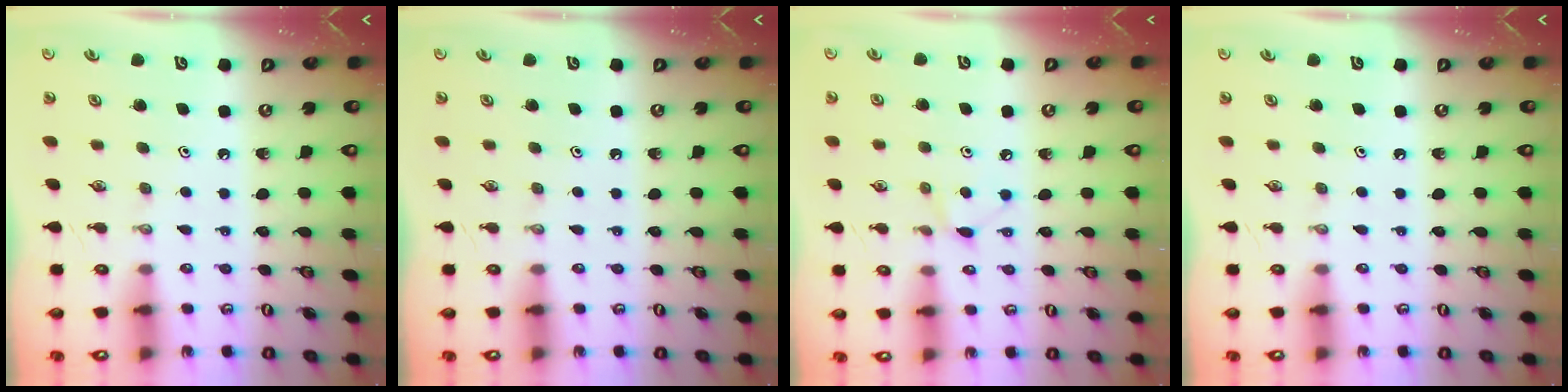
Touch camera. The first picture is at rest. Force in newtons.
{"total": 0.0}
{"total": 6.4, "press": 6.3, "slide": 0.7}
{"total": 0.0}